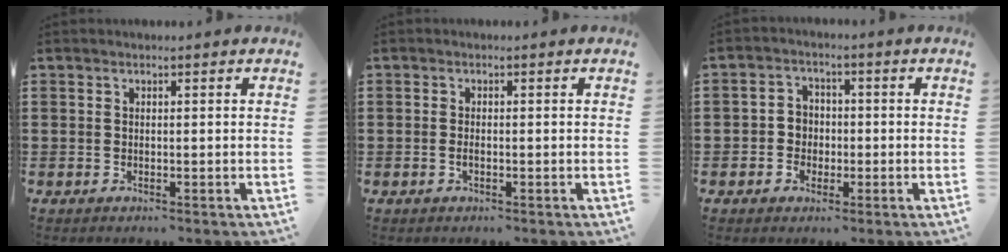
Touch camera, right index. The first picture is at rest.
{"total": 0.6, "force": [-0.3, 0.1, 0.5], "torque": [-0.009, -0.003, -0.004]}
{"total": 3.4, "force": [-0.9, 3.2, 0.8], "torque": [-0.027, 0.011, -0.022]}